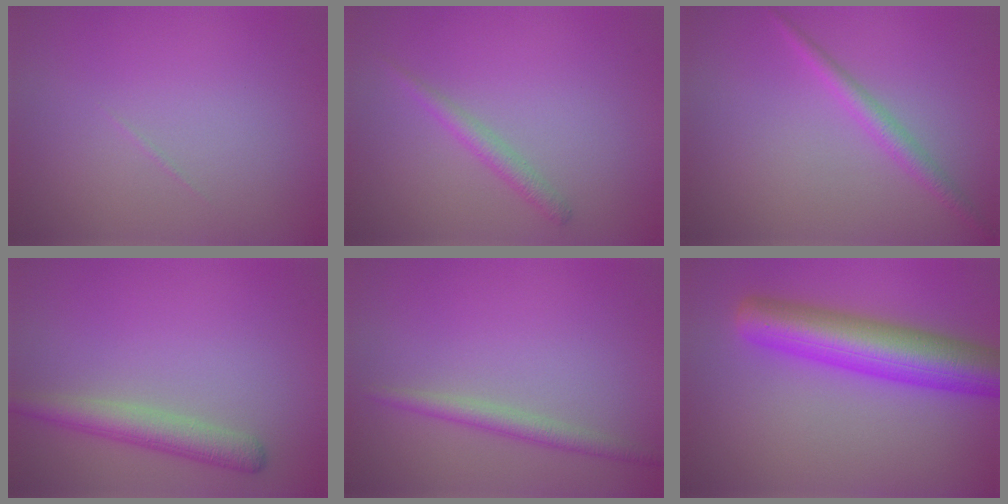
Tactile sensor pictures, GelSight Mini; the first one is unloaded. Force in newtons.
{"total": 1.4, "press": 1.4, "slide": 0.1}
{"total": 1.8, "press": 1.8, "slide": 0.1}
{"total": 3.2, "press": 3.2, "slide": 0.2}
{"total": 2.0, "press": 2.0, "slide": 0.0}
{"total": 8.0, "press": 8.0, "slide": 0.2}